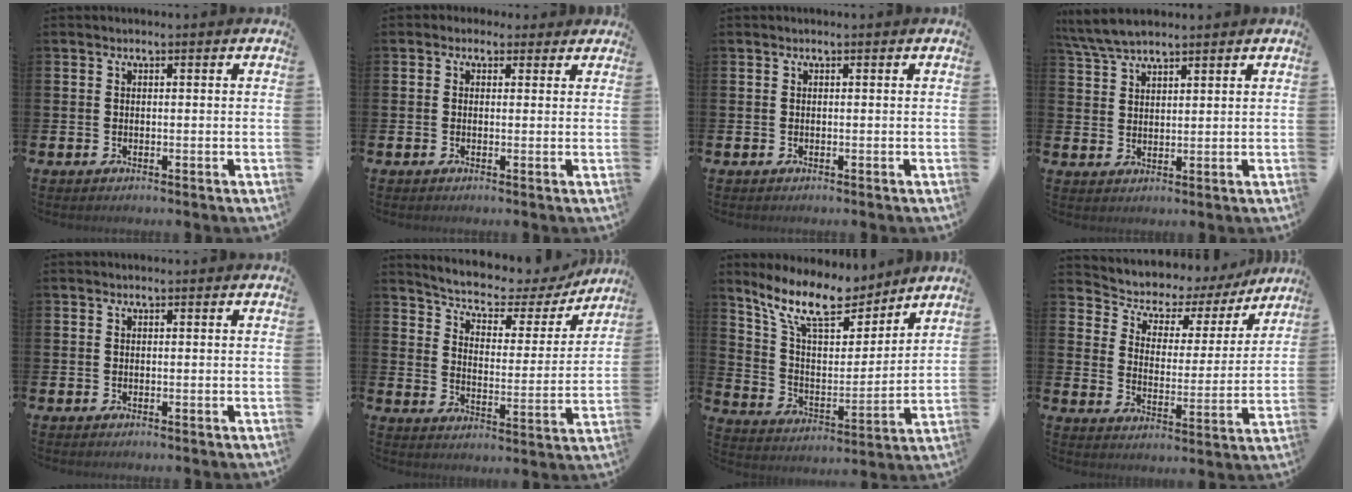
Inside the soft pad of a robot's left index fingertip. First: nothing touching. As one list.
[{"total": 1.3, "force": [0.9, 1.0, 0.0], "torque": [0.001, 0.004, 0.014]}, {"total": 0.0}, {"total": 5.4, "force": [5.0, 1.1, 1.8], "torque": [-0.052, -0.012, 0.094]}, {"total": 0.0}, {"total": 6.4, "force": [5.7, 2.1, 1.8], "torque": [-0.059, -0.044, 0.092]}, {"total": 12.2, "force": [10.2, 4.1, 5.4], "torque": [-0.132, -0.058, 0.182]}, {"total": 6.0, "force": [5.4, 2.5, 1.0], "torque": [-0.049, -0.048, 0.086]}]